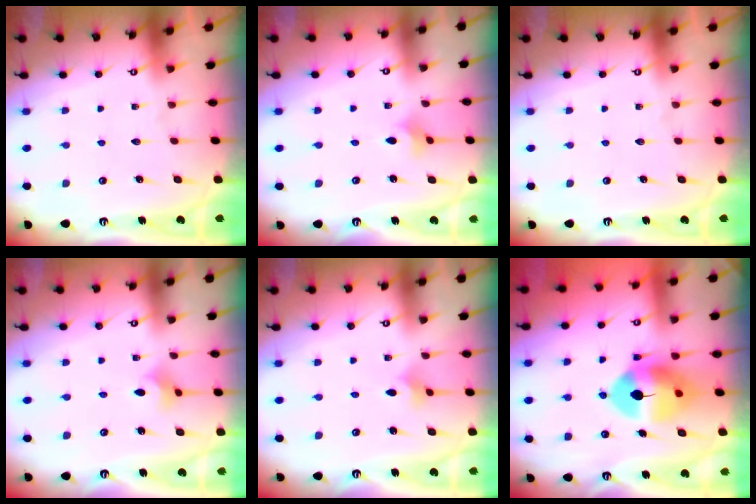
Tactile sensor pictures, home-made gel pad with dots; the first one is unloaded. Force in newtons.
{"total": 2.6, "press": 2.6, "slide": 0.6}
{"total": 0.0}
{"total": 3.4, "press": 3.4, "slide": 0.5}
{"total": 1.8, "press": 1.7, "slide": 0.5}
{"total": 10.9, "press": 10.8, "slide": 1.7}